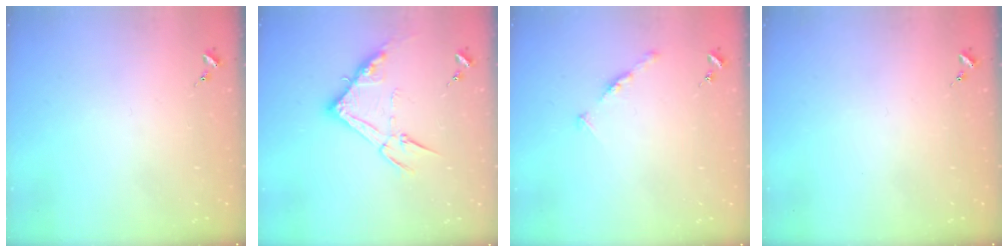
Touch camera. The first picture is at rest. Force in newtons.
{"total": 13.8, "press": 13.8, "slide": 0.8}
{"total": 4.8, "press": 4.7, "slide": 0.5}
{"total": 0.0}